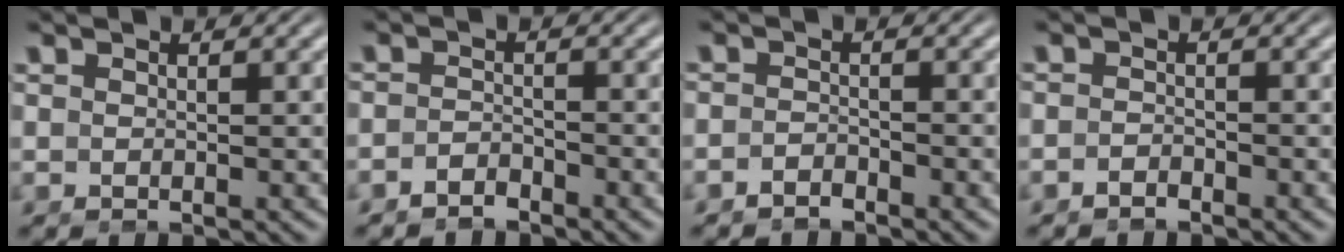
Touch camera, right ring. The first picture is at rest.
{"total": 2.4, "force": [-2.3, 0.5, 0.1], "torque": [0.000, -0.011, -0.037]}
{"total": 2.0, "force": [-2.0, 0.2, -0.1], "torque": [0.002, -0.011, -0.032]}
{"total": 1.7, "force": [-1.7, 0.1, -0.1], "torque": [0.001, -0.009, -0.027]}